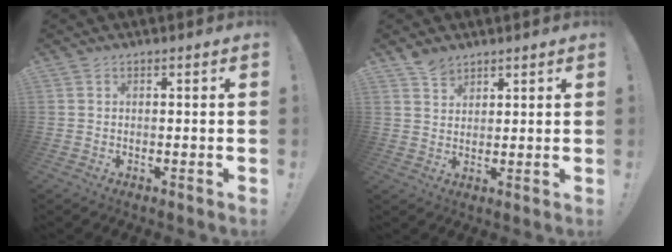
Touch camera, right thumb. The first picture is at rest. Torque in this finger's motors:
{"motor_torque": [0.01, 0.61, 0.15, 0.27, 0.00]}